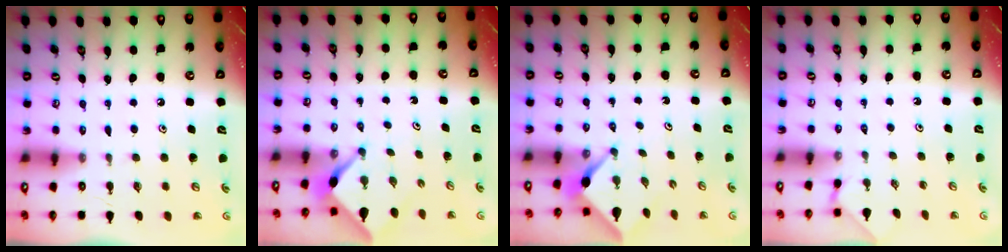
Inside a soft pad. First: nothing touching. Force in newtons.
{"total": 2.2, "press": 2.2, "slide": 0.3}
{"total": 2.5, "press": 2.5, "slide": 0.3}
{"total": 0.9, "press": 0.9, "slide": 0.3}